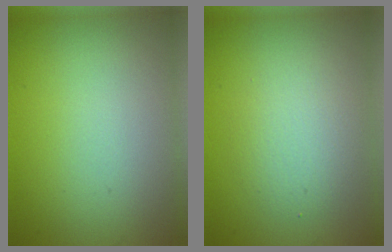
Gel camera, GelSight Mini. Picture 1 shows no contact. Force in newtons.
{"total": 2.6, "press": 2.6, "slide": 0.2}